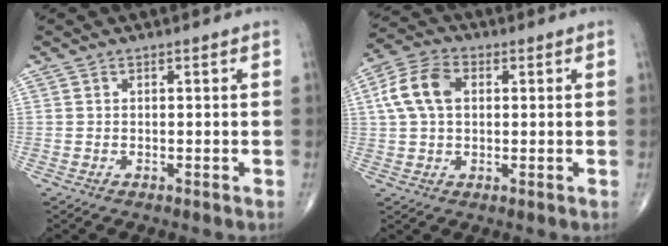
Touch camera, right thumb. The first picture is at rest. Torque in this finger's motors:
{"motor_torque": [-0.28, 0.44, 0.29, -0.30, 0.19]}